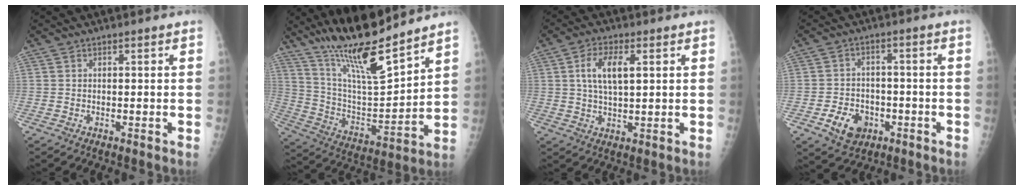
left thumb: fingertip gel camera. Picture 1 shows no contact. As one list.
[{"total": 19.8, "force": [15.4, 3.4, 12.1], "torque": [-0.187, -0.079, 0.282]}, {"total": 7.3, "force": [2.0, 3.2, 6.2], "torque": [-0.120, -0.001, 0.038]}, {"total": 7.5, "force": [-3.3, 5.7, 3.5], "torque": [-0.038, 0.020, -0.050]}]